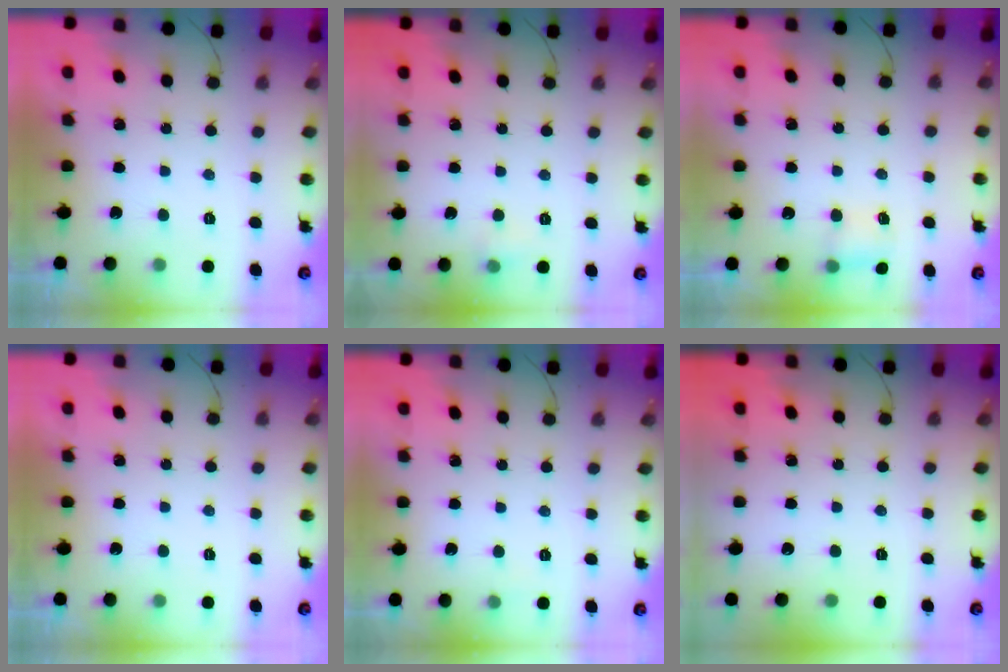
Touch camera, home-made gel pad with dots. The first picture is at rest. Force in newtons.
{"total": 3.6, "press": 3.4, "slide": 1.0}
{"total": 4.3, "press": 4.2, "slide": 1.2}
{"total": 0.0}
{"total": 6.6, "press": 1.7, "slide": 6.4}
{"total": 0.0}